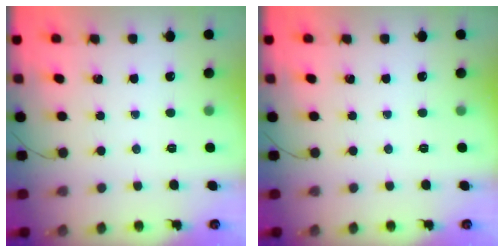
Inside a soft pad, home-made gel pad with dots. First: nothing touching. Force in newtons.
{"total": 0.0}